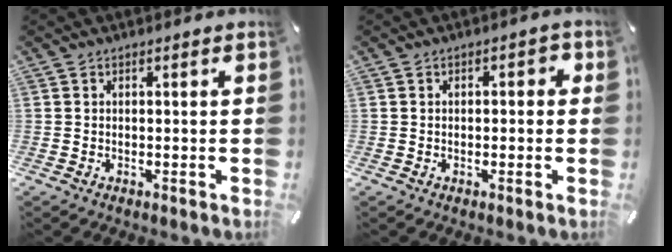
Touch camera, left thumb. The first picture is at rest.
{"total": 1.6, "force": [-0.4, 1.0, 1.2], "torque": [-0.023, 0.008, -0.011]}